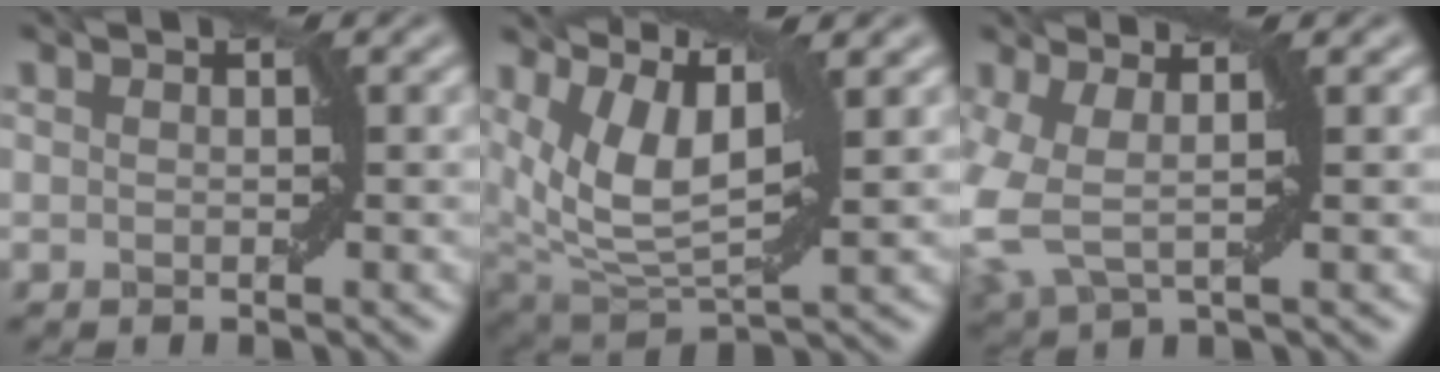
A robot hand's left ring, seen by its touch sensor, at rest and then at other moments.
{"total": 7.4, "force": [3.0, 3.3, 6.0], "torque": [-0.124, -0.001, 0.059]}
{"total": 5.1, "force": [0.2, 2.3, 4.6], "torque": [-0.127, -0.001, 0.002]}